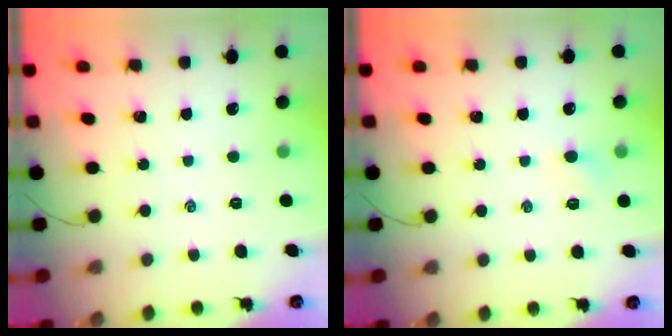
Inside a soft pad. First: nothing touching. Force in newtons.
{"total": 2.7, "press": 2.6, "slide": 0.9}